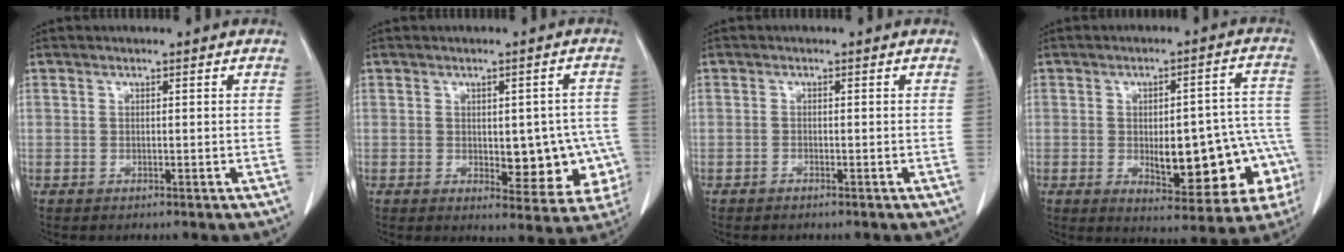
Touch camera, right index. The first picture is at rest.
{"total": 10.5, "force": [-1.6, 5.1, 9.1], "torque": [-0.092, 0.011, -0.006]}
{"total": 0.7, "force": [-0.6, 0.1, 0.2], "torque": [-0.008, 0.000, -0.010]}
{"total": 16.2, "force": [-3.8, 6.3, 14.5], "torque": [-0.127, 0.035, -0.029]}